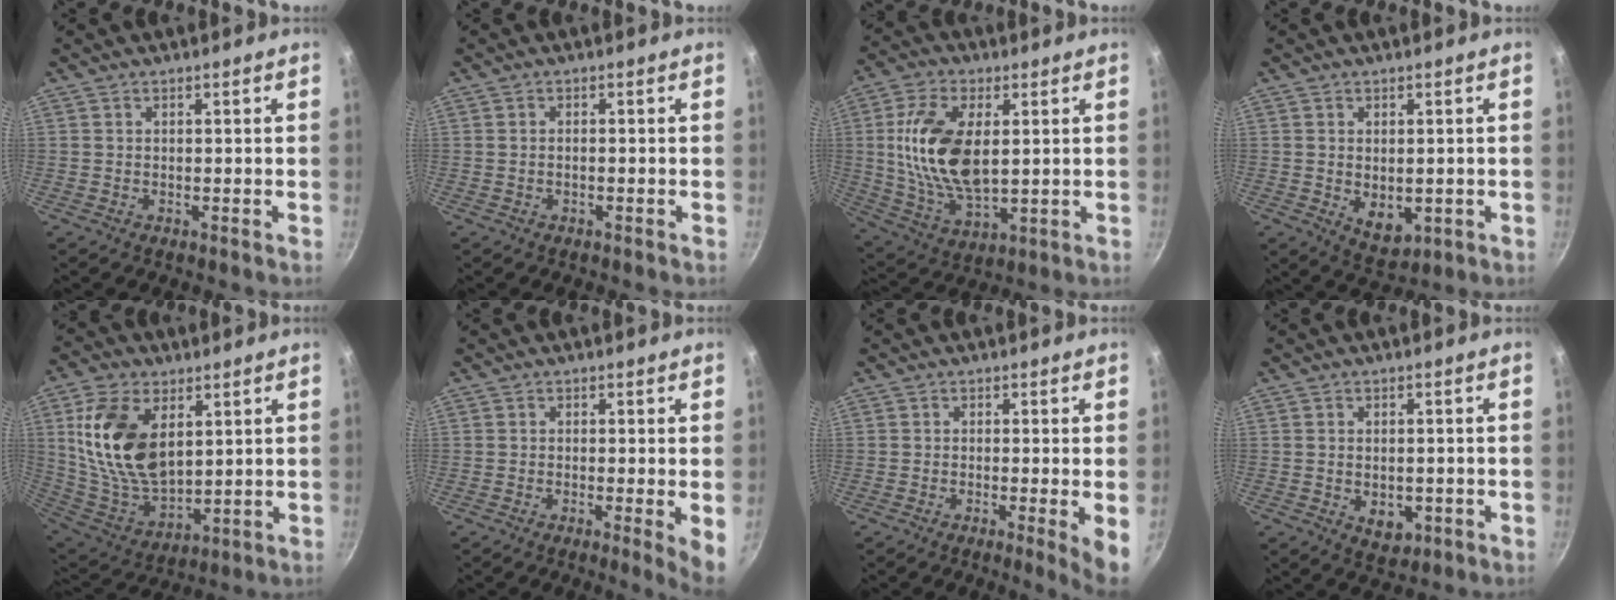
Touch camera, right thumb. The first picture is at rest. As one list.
[{"total": 0.9, "force": [-0.4, 0.3, 0.7], "torque": [-0.018, 0.008, -0.007]}, {"total": 16.9, "force": [2.5, 9.0, 14.1], "torque": [-0.261, -0.007, 0.052]}, {"total": 6.3, "force": [-0.6, 4.2, 4.6], "torque": [-0.059, -0.011, 0.005]}, {"total": 18.8, "force": [5.4, 11.2, 14.2], "torque": [-0.252, -0.032, 0.116]}, {"total": 4.3, "force": [-0.6, 0.4, 4.3], "torque": [-0.054, -0.009, -0.009]}, {"total": 4.9, "force": [-0.9, 0.2, 4.8], "torque": [-0.065, -0.009, -0.013]}, {"total": 5.0, "force": [-1.2, 3.5, 3.4], "torque": [-0.037, 0.000, -0.009]}]